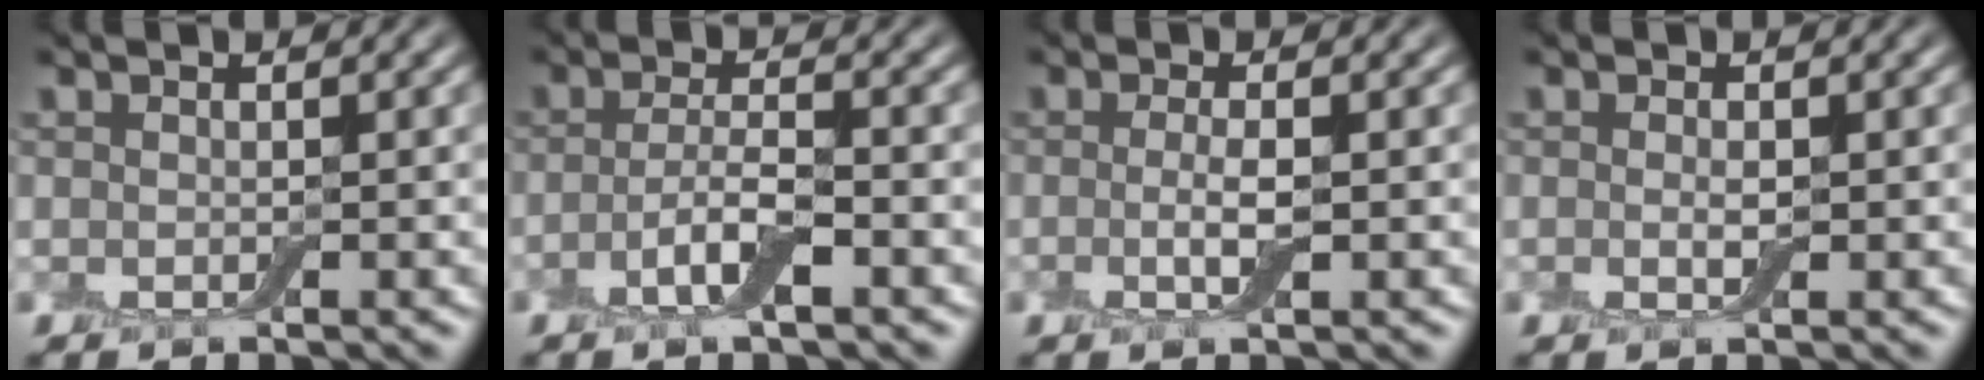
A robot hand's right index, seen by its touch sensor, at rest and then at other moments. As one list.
[{"total": 3.4, "force": [-1.3, 0.9, 3.0], "torque": [-0.062, 0.003, -0.030]}, {"total": 2.3, "force": [-0.3, 0.5, 2.2], "torque": [-0.047, -0.007, -0.008]}, {"total": 1.1, "force": [-0.1, 0.4, 1.0], "torque": [-0.023, -0.002, -0.003]}]